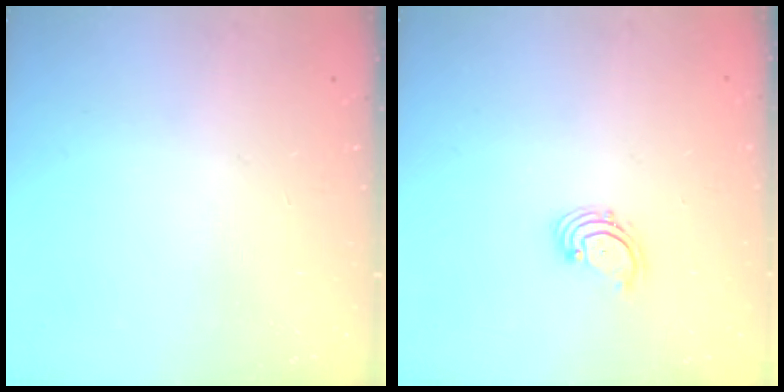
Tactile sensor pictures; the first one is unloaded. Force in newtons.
{"total": 1.8, "press": 1.7, "slide": 0.6}